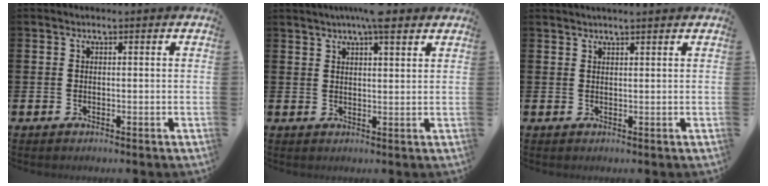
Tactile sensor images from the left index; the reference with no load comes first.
{"total": 4.8, "force": [4.1, 0.8, 2.5], "torque": [-0.048, -0.008, 0.071]}
{"total": 1.4, "force": [1.3, -0.1, 0.4], "torque": [-0.008, 0.000, 0.025]}